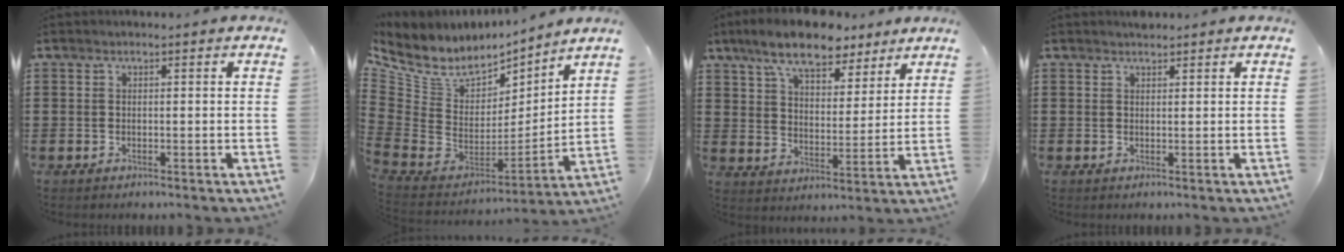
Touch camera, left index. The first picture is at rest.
{"total": 6.5, "force": [4.5, 4.2, 2.1], "torque": [-0.081, -0.044, 0.080]}
{"total": 9.9, "force": [7.9, 3.2, 4.9], "torque": [-0.108, -0.017, 0.144]}
{"total": 1.0, "force": [0.9, 0.2, 0.1], "torque": [-0.003, -0.001, 0.019]}